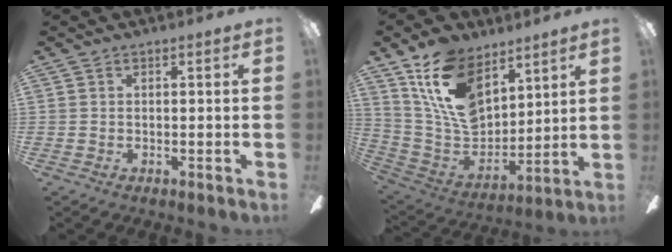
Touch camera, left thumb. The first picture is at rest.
{"total": 18.5, "force": [10.3, 11.1, 10.7], "torque": [-0.221, -0.048, 0.194]}